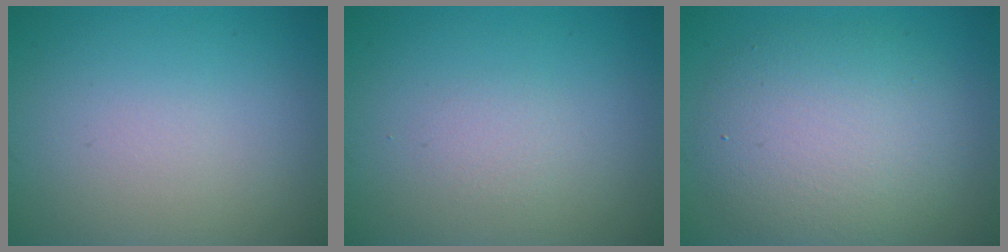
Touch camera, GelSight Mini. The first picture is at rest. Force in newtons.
{"total": 0.9, "press": 0.9, "slide": 0.1}
{"total": 6.9, "press": 6.9, "slide": 0.1}